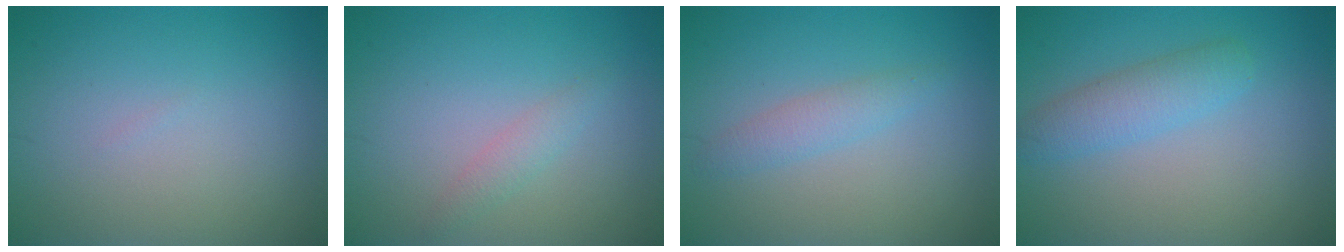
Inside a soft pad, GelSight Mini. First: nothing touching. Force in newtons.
{"total": 1.3, "press": 1.3, "slide": 0.1}
{"total": 1.8, "press": 1.8, "slide": 0.1}
{"total": 3.0, "press": 3.0, "slide": 0.1}